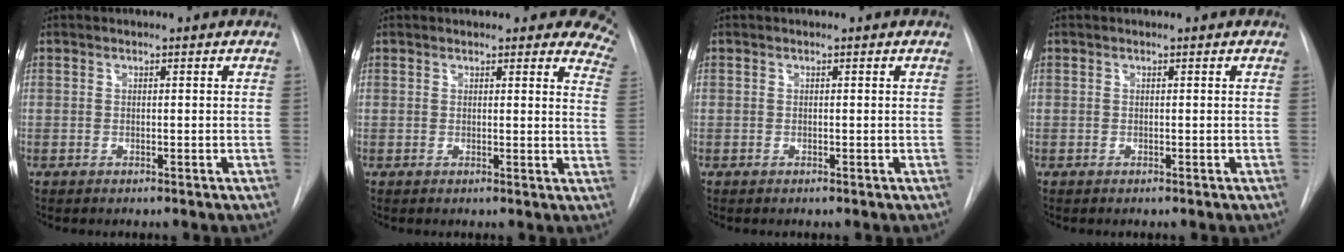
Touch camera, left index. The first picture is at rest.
{"total": 10.6, "force": [9.3, 3.4, 3.9], "torque": [0.000, -0.029, 0.065]}
{"total": 0.0}
{"total": 0.0}